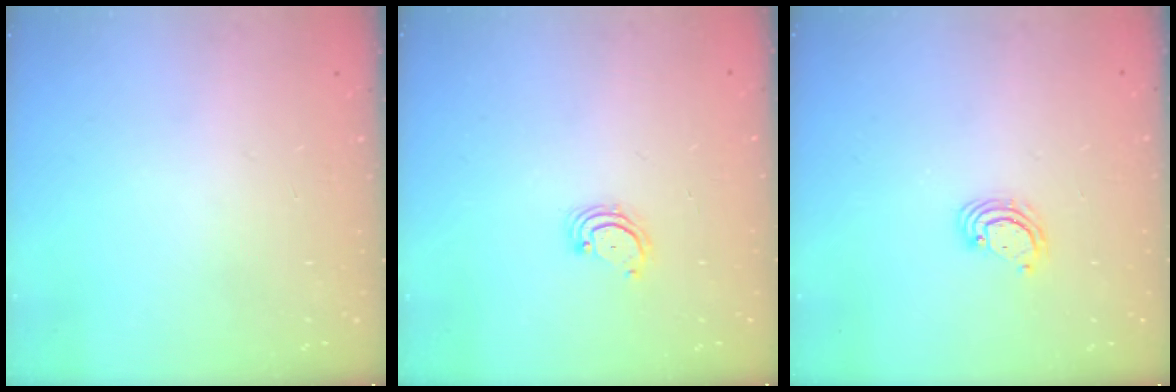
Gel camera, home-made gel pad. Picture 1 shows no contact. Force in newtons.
{"total": 3.1, "press": 3.0, "slide": 0.4}
{"total": 2.9, "press": 2.9, "slide": 0.3}